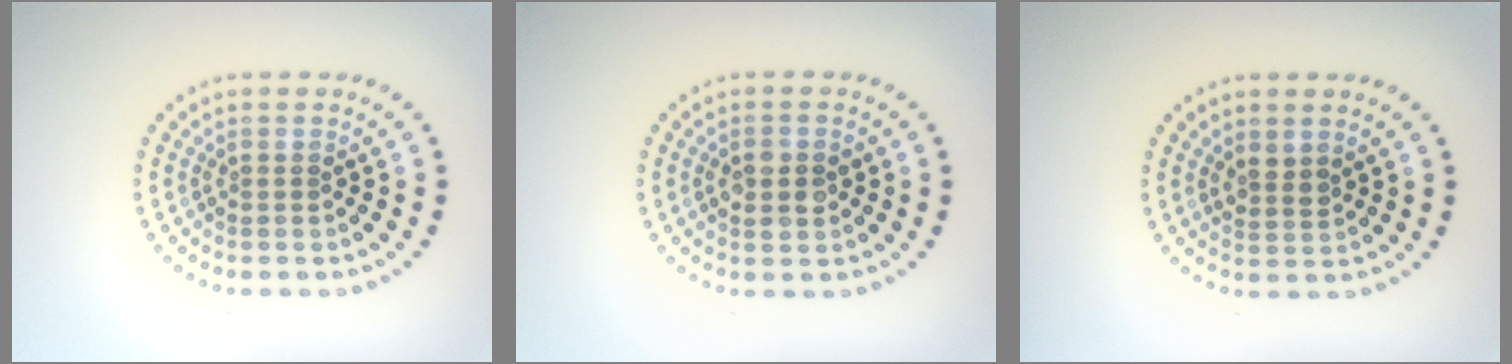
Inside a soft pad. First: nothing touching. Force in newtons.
{"total": 2.8, "press": 2.8, "slide": 0.2}
{"total": 1.5, "press": 1.2, "slide": 0.8}